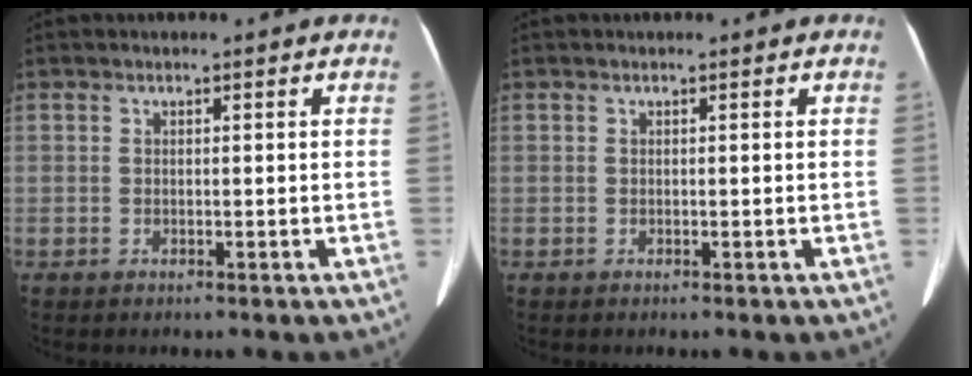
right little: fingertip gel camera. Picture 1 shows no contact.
{"total": 0.0}